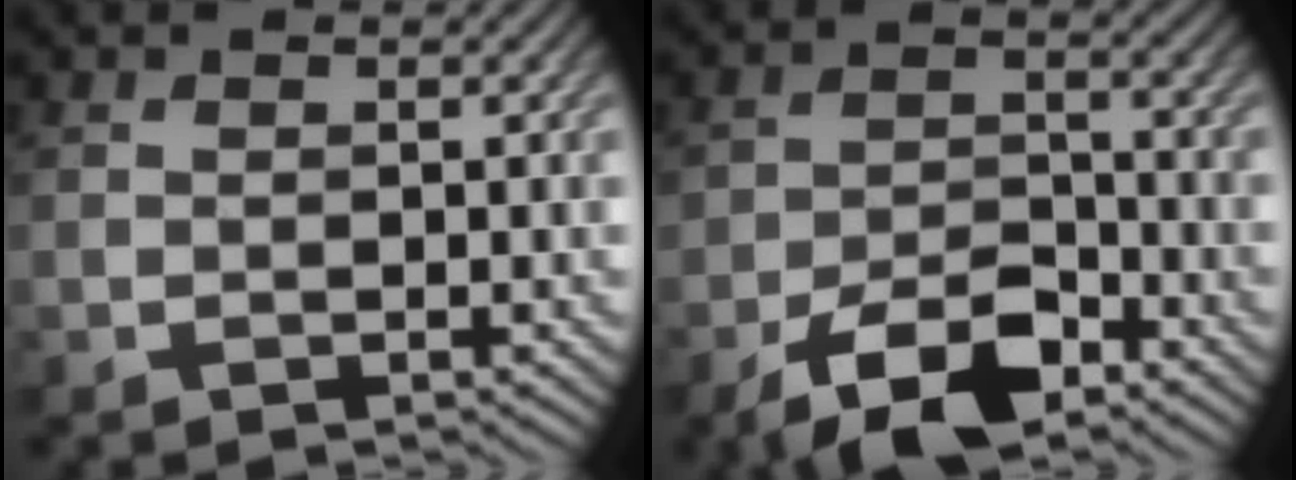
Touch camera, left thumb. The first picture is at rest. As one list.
[{"total": 7.6, "force": [-5.1, 3.5, 4.5], "torque": [-0.075, 0.002, -0.101]}]